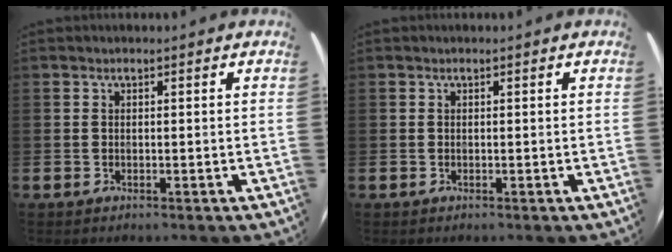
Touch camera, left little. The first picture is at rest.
{"total": 0.0}